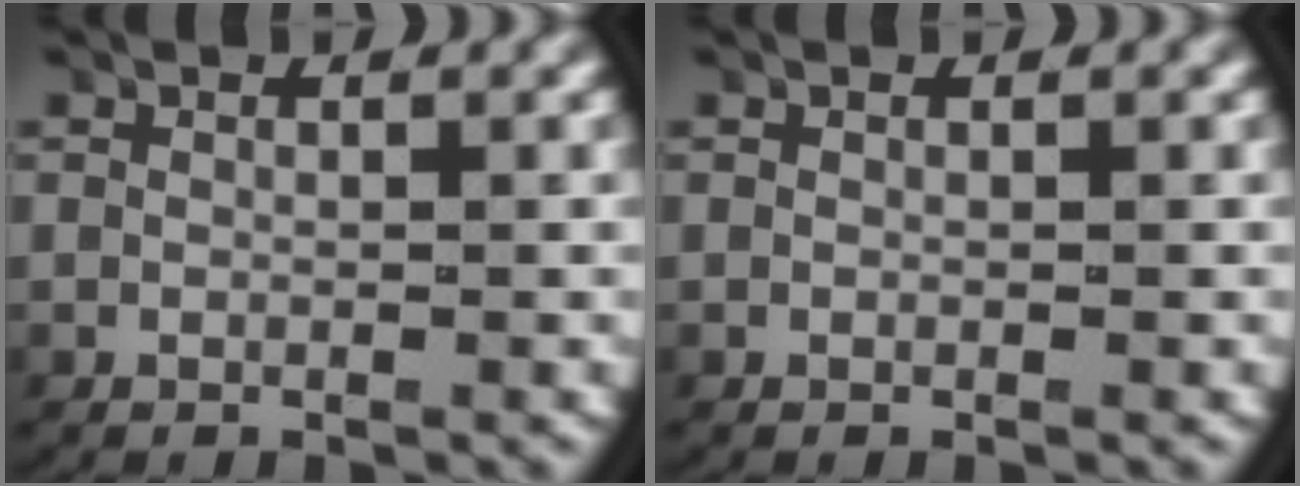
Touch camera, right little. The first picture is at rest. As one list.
[{"total": 0.0}]